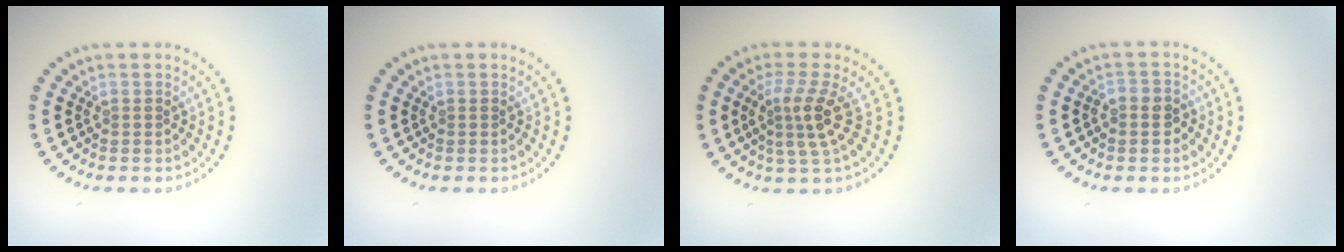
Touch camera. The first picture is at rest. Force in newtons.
{"total": 0.0}
{"total": 3.3, "press": 2.4, "slide": 2.2}
{"total": 1.9, "press": 1.9, "slide": 0.6}